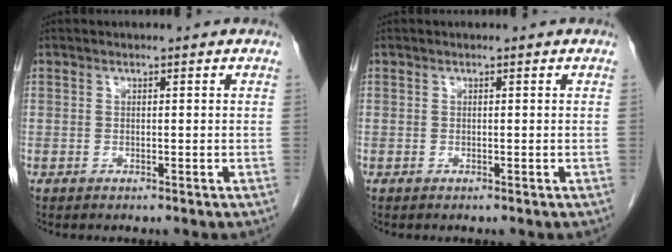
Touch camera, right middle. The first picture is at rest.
{"total": 0.0}